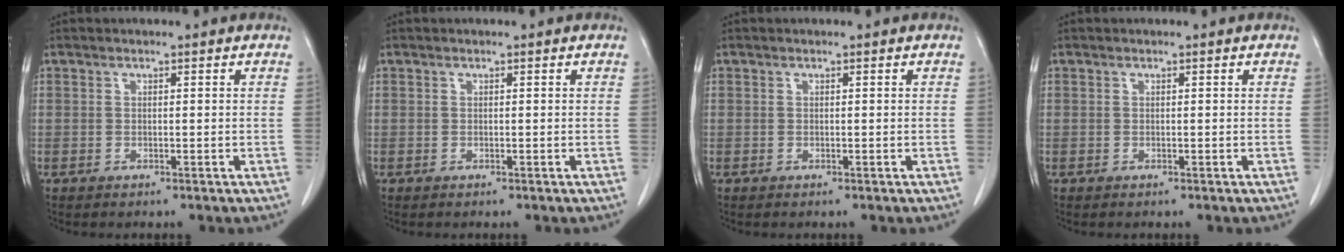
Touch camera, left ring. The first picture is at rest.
{"total": 0.0}
{"total": 0.0}
{"total": 0.0}